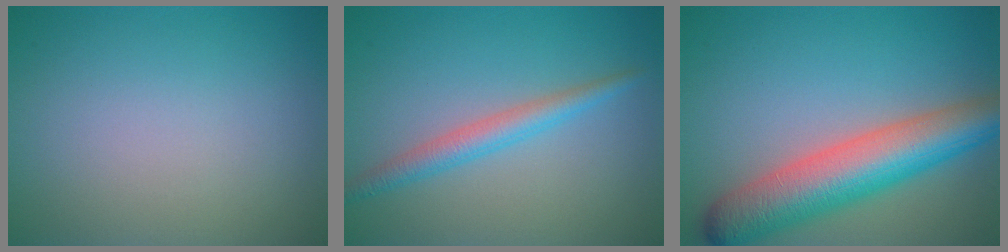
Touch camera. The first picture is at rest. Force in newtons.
{"total": 2.6, "press": 2.6, "slide": 0.0}
{"total": 8.6, "press": 8.6, "slide": 0.5}